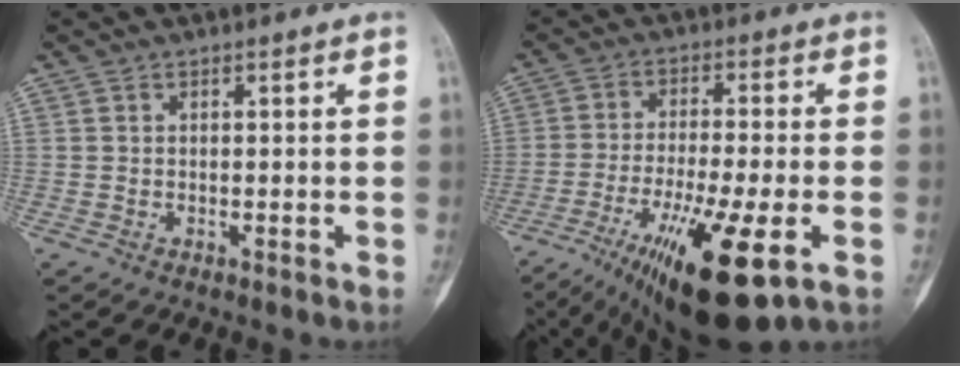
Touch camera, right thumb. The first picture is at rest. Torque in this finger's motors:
{"motor_torque": [0.72, 0.61, 1.92, -0.84, 0.22]}